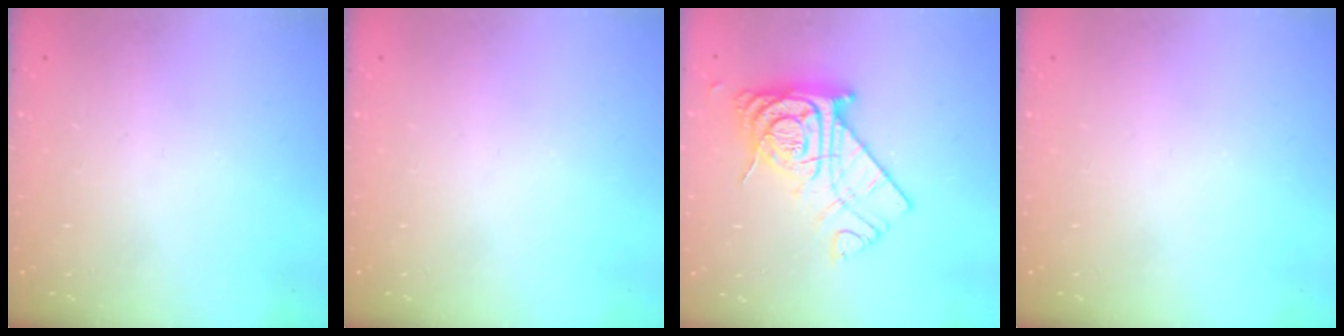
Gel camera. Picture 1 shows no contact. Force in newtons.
{"total": 0.0}
{"total": 15.3, "press": 15.2, "slide": 1.5}
{"total": 0.0}